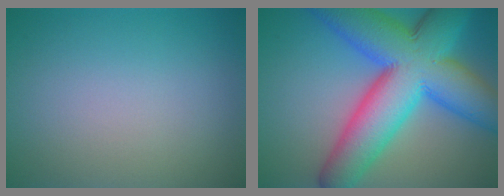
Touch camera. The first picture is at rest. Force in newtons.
{"total": 14.6, "press": 14.6, "slide": 0.3}